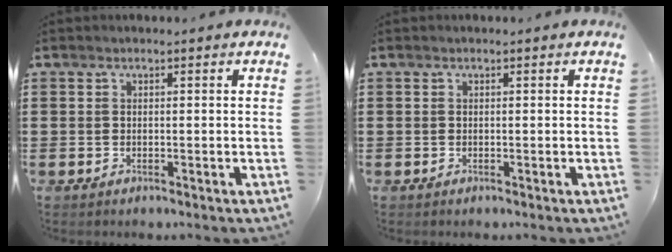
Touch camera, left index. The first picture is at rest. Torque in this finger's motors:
{"motor_torque": [-0.01, -0.01, 0.00, -0.01]}